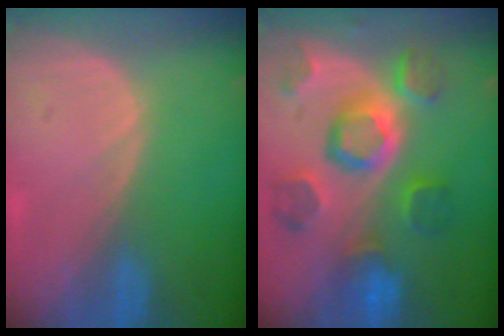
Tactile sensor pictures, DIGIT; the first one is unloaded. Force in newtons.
{"total": 11.3, "press": 10.0, "slide": 5.3}